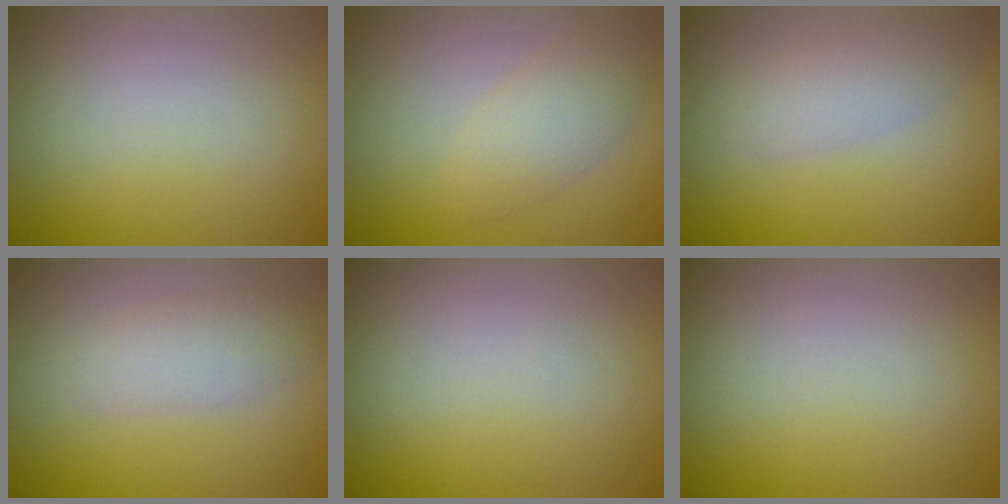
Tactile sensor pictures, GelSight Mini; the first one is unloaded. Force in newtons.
{"total": 2.8, "press": 2.8, "slide": 0.1}
{"total": 2.8, "press": 2.8, "slide": 0.2}
{"total": 3.0, "press": 3.0, "slide": 0.1}
{"total": 0.0}
{"total": 0.0}